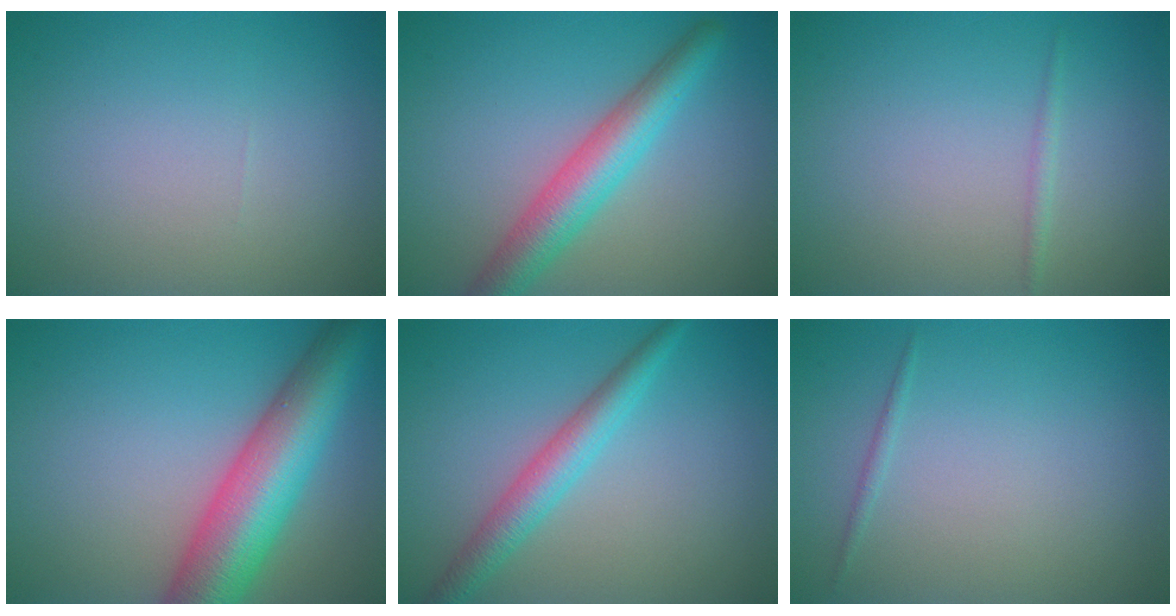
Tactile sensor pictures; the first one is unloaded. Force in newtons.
{"total": 5.2, "press": 5.1, "slide": 0.2}
{"total": 0.8, "press": 0.8, "slide": 0.0}
{"total": 10.2, "press": 10.2, "slide": 0.2}
{"total": 3.5, "press": 3.5, "slide": 0.1}
{"total": 0.6, "press": 0.6, "slide": 0.1}